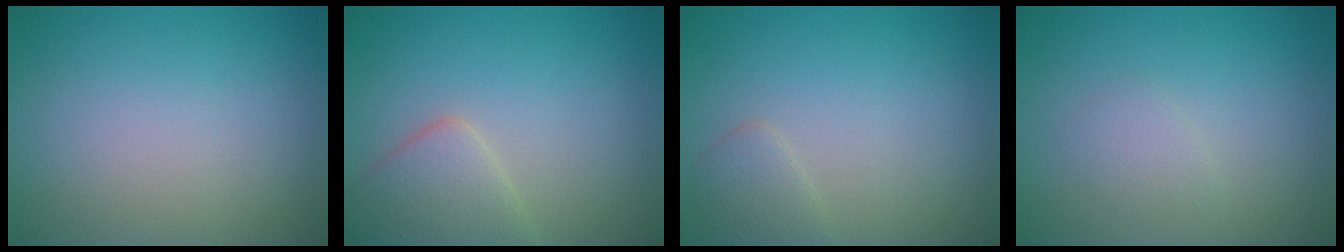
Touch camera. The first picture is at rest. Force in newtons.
{"total": 3.4, "press": 3.4, "slide": 0.1}
{"total": 1.4, "press": 1.4, "slide": 0.1}
{"total": 1.1, "press": 1.1, "slide": 0.0}